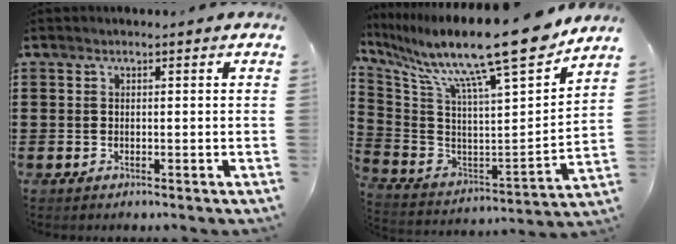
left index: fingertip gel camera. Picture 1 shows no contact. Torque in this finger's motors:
{"motor_torque": [1.56, 0.03, 1.05, 0.21]}